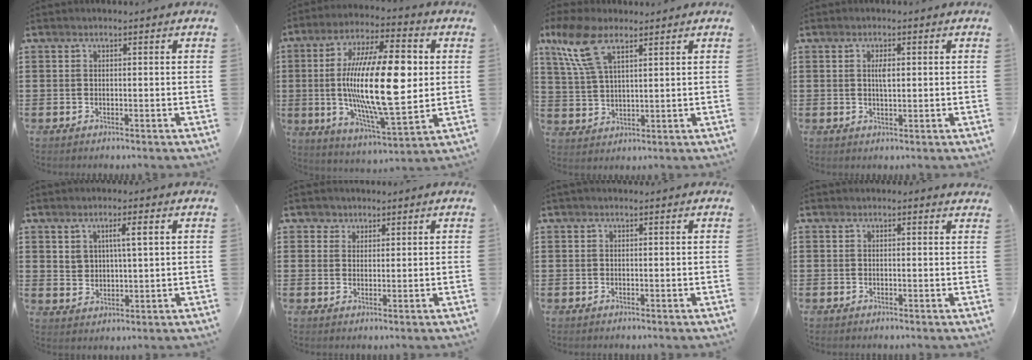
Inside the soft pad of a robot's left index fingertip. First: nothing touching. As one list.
[{"total": 20.4, "force": [1.8, 7.2, 19.0], "torque": [-0.368, -0.005, 0.022]}, {"total": 9.1, "force": [5.5, 3.7, 6.3], "torque": [-0.143, 0.005, 0.102]}, {"total": 2.1, "force": [0.5, 0.8, 1.9], "torque": [-0.033, 0.001, 0.004]}, {"total": 3.4, "force": [1.7, 1.6, 2.5], "torque": [-0.047, 0.004, 0.027]}, {"total": 2.3, "force": [1.5, 1.7, -0.1], "torque": [-0.009, 0.008, 0.029]}, {"total": 0.0}, {"total": 0.7, "force": [0.4, 0.5, 0.1], "torque": [-0.005, 0.004, 0.007]}]